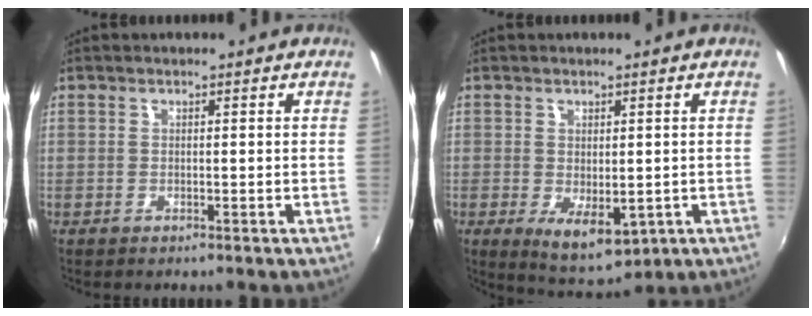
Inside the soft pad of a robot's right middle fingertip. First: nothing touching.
{"total": 7.3, "force": [-1.5, 3.9, 6.0], "torque": [-0.094, -0.020, -0.010]}